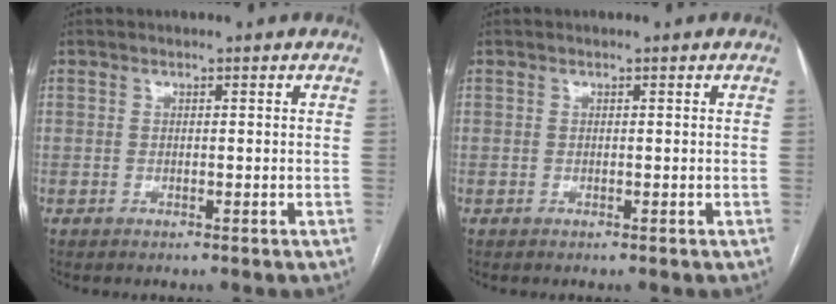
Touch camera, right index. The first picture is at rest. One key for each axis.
{"total": 0.0}